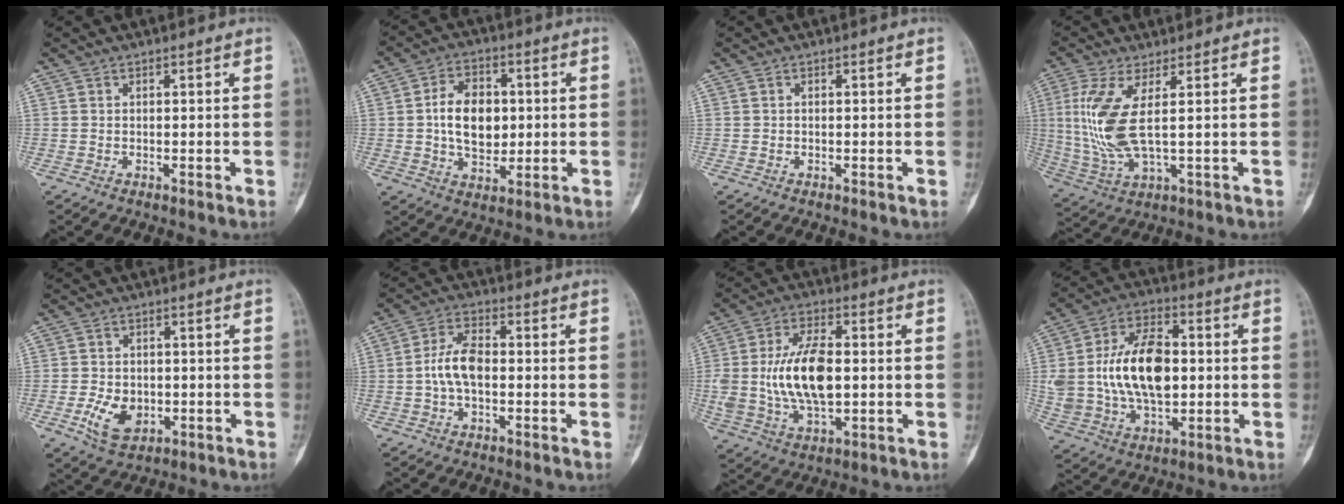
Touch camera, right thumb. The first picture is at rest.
{"total": 10.9, "force": [0.5, 7.3, 8.1], "torque": [-0.113, 0.004, 0.008]}
{"total": 0.0}
{"total": 11.3, "force": [1.9, 3.3, 10.6], "torque": [-0.269, -0.013, 0.046]}
{"total": 7.0, "force": [-1.9, 4.9, 4.7], "torque": [-0.071, -0.001, -0.025]}
{"total": 7.2, "force": [-0.7, 3.9, 6.0], "torque": [-0.119, 0.022, -0.021]}
{"total": 15.0, "force": [0.2, 7.8, 12.8], "torque": [-0.239, 0.005, 0.007]}
{"total": 19.6, "force": [0.9, 11.8, 15.7], "torque": [-0.281, 0.012, 0.022]}